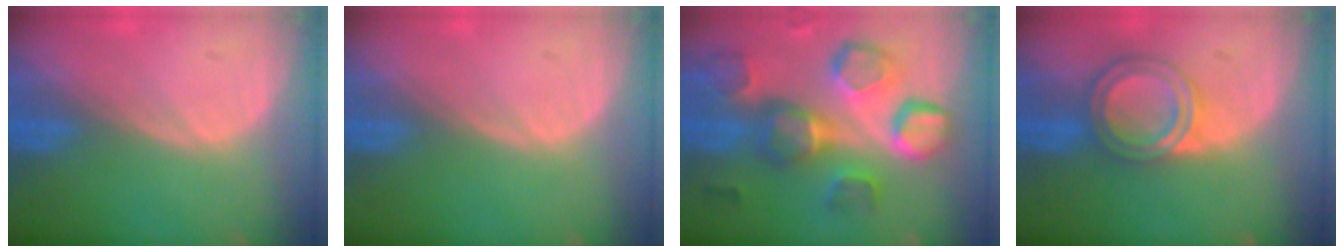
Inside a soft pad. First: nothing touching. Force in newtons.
{"total": 0.0}
{"total": 11.3, "press": 10.8, "slide": 3.2}
{"total": 6.1, "press": 5.5, "slide": 2.8}